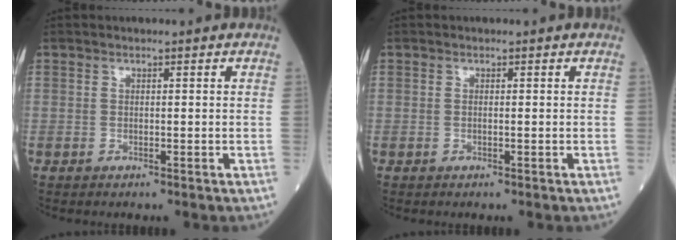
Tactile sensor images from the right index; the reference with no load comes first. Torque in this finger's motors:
{"motor_torque": [-0.10, -0.15, 0.13, 0.03]}